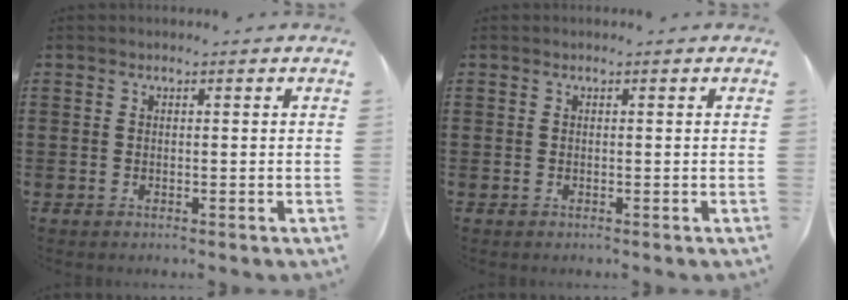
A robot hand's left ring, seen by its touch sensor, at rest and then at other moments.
{"total": 0.0}